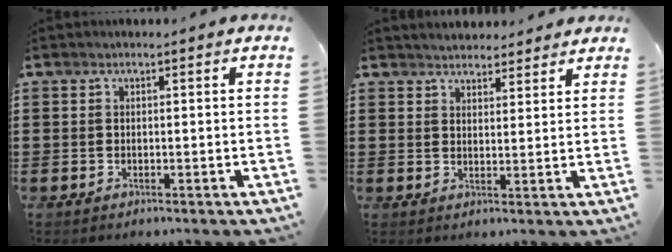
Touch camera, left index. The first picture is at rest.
{"total": 2.8, "force": [2.7, 0.4, 0.0], "torque": [-0.009, -0.005, 0.052]}